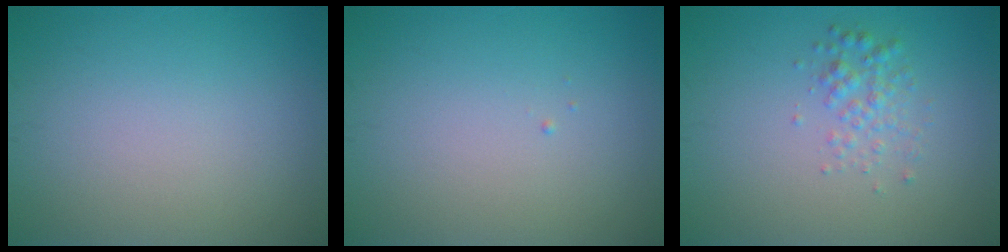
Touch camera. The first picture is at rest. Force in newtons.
{"total": 0.0}
{"total": 1.9, "press": 1.9, "slide": 0.0}